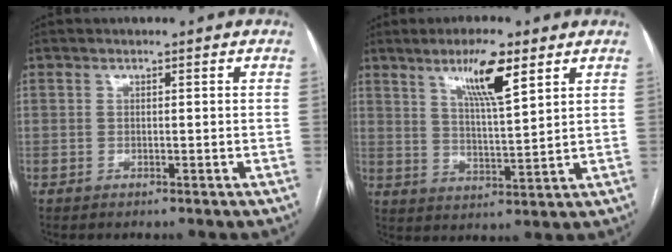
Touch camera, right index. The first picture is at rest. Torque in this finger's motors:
{"motor_torque": [0.98, 0.95, 0.18, 0.07]}